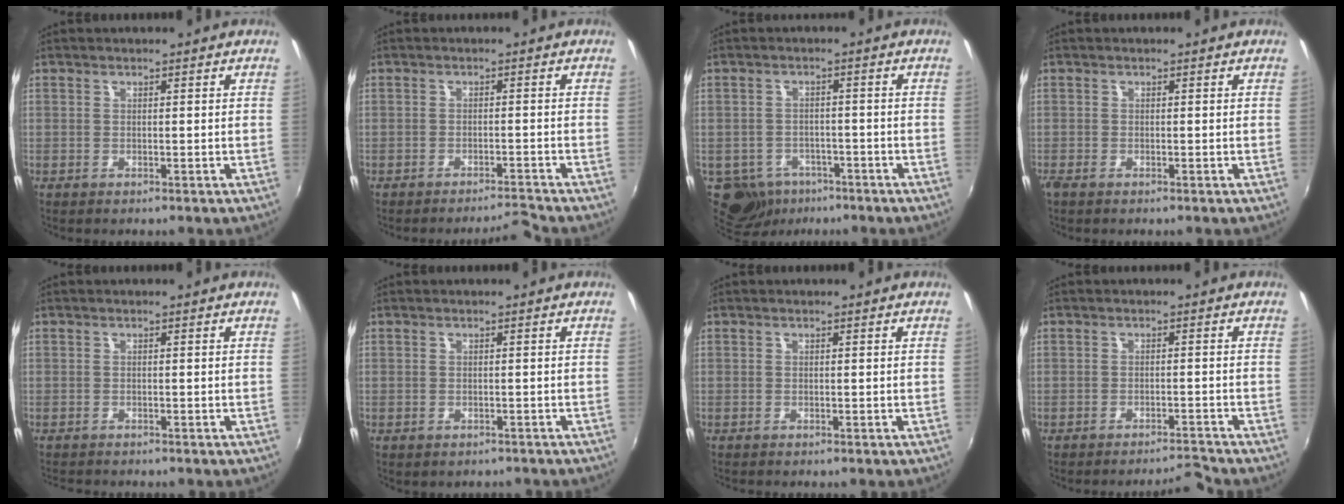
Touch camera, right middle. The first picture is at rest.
{"total": 3.0, "force": [-2.9, -0.6, 0.1], "torque": [-0.010, 0.001, -0.049]}
{"total": 10.3, "force": [-5.8, 7.7, 3.6], "torque": [-0.105, -0.005, -0.076]}
{"total": 0.9, "force": [-0.8, 0.4, 0.4], "torque": [-0.009, -0.005, -0.016]}
{"total": 1.8, "force": [-1.7, 0.2, 0.5], "torque": [-0.013, -0.011, -0.027]}
{"total": 1.7, "force": [-1.3, 0.9, 0.7], "torque": [-0.015, -0.006, -0.014]}
{"total": 0.0}
{"total": 3.0, "force": [-3.0, -0.3, 0.2], "torque": [-0.008, 0.000, -0.049]}